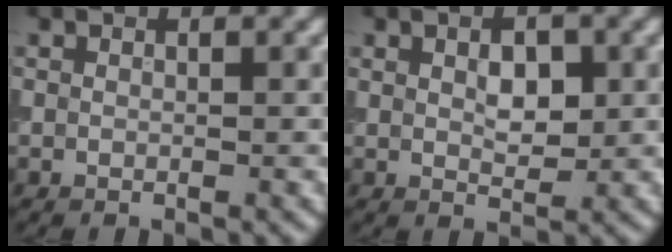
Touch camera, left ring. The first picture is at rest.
{"total": 2.6, "force": [0.7, 1.5, 2.1], "torque": [-0.034, 0.001, 0.012]}